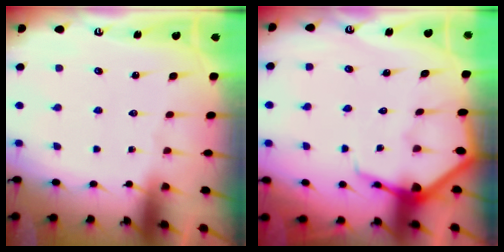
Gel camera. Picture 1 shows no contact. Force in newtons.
{"total": 5.7, "press": 5.6, "slide": 0.7}